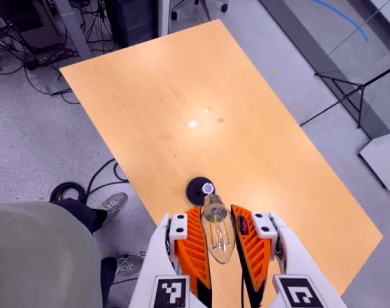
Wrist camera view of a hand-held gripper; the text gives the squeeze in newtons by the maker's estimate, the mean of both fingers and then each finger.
{"total": 20.5, "left": 23.0, "right": 18.1}